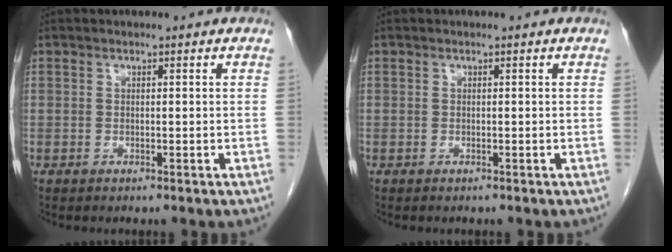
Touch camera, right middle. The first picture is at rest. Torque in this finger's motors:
{"motor_torque": [-0.27, -0.03, 0.03, 0.00]}